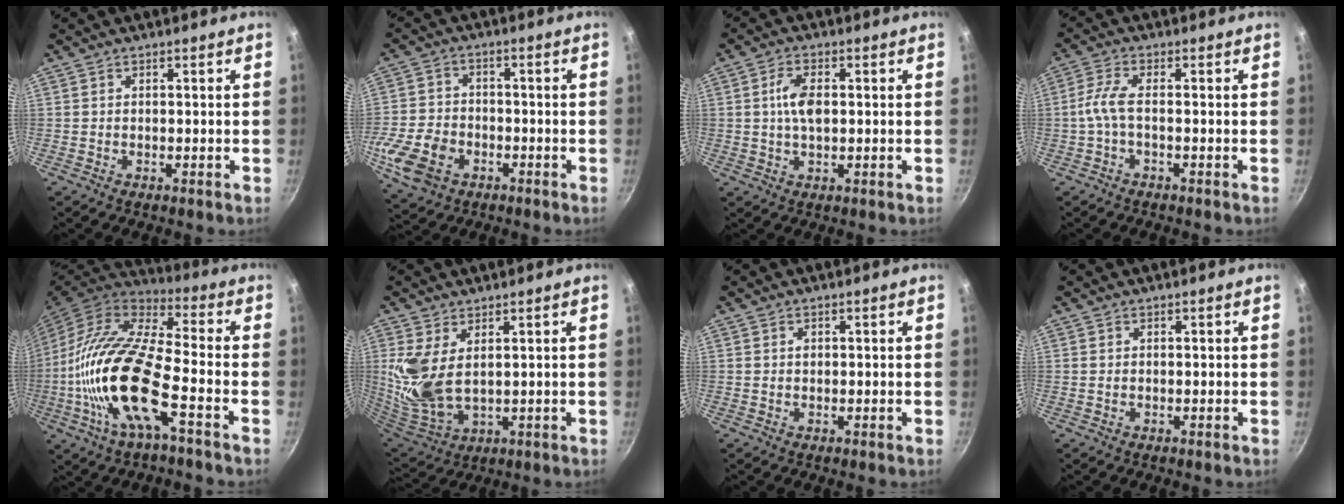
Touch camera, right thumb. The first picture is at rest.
{"total": 10.8, "force": [-4.2, 7.8, 6.2], "torque": [-0.124, 0.015, -0.074]}
{"total": 5.6, "force": [0.6, 2.8, 4.8], "torque": [-0.095, 0.005, 0.011]}
{"total": 4.3, "force": [-0.7, 1.3, 4.0], "torque": [-0.101, 0.010, -0.021]}
{"total": 21.2, "force": [-6.3, 6.7, 19.1], "torque": [-0.411, 0.029, -0.116]}
{"total": 11.2, "force": [2.2, 6.1, 9.2], "torque": [-0.201, -0.015, 0.064]}
{"total": 0.8, "force": [0.2, 0.5, 0.6], "torque": [-0.009, 0.000, 0.005]}
{"total": 0.0}